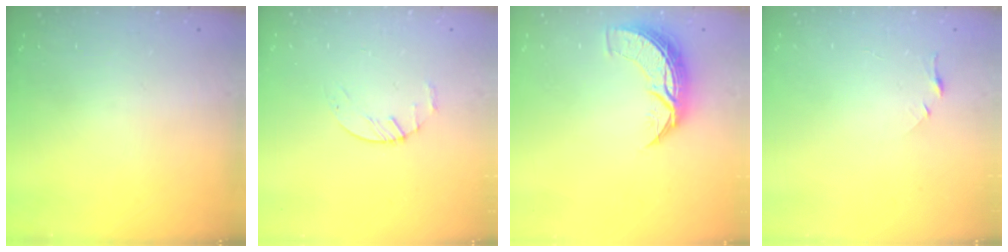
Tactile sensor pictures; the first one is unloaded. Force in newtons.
{"total": 2.2, "press": 2.2, "slide": 0.3}
{"total": 7.8, "press": 7.8, "slide": 0.2}
{"total": 2.8, "press": 2.7, "slide": 0.4}